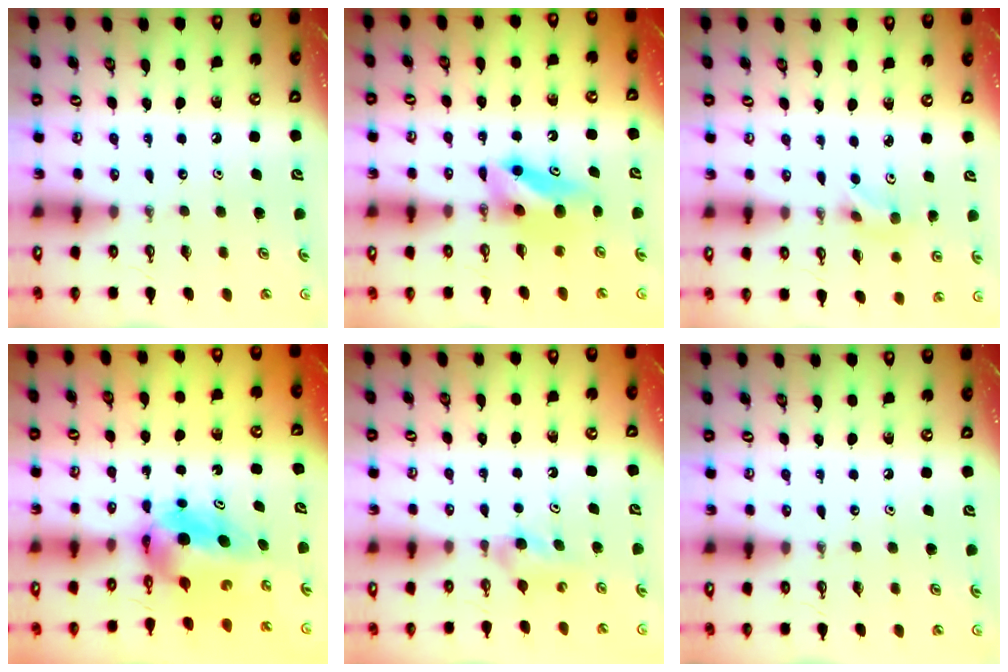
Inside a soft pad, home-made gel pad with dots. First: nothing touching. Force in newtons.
{"total": 7.8, "press": 7.4, "slide": 2.5}
{"total": 2.9, "press": 2.8, "slide": 0.6}
{"total": 6.2, "press": 6.1, "slide": 1.2}
{"total": 3.3, "press": 3.3, "slide": 0.6}
{"total": 0.0}